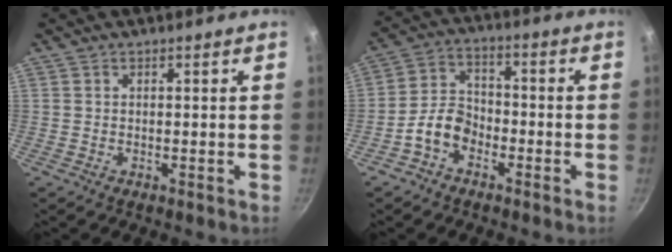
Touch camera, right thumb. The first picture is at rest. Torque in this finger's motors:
{"motor_torque": [1.24, 1.21, 1.14, -0.71, 0.04]}